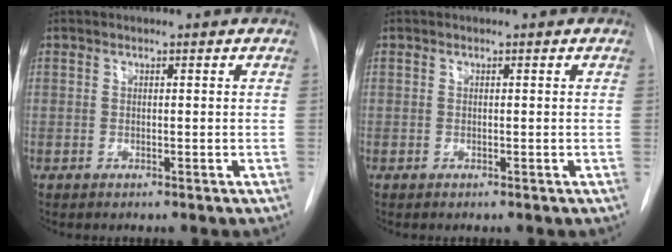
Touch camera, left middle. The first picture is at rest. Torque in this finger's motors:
{"motor_torque": [0.00, 0.00, 0.00, 0.00]}